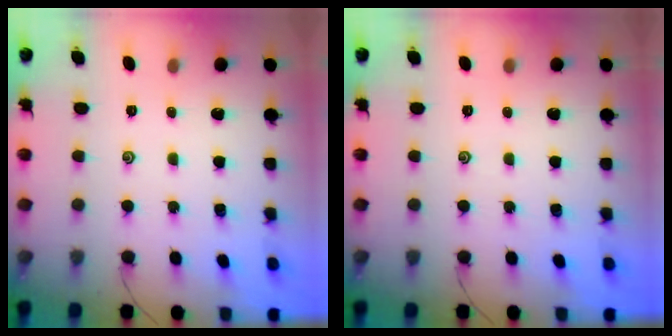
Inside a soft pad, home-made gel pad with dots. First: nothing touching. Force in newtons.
{"total": 0.0}